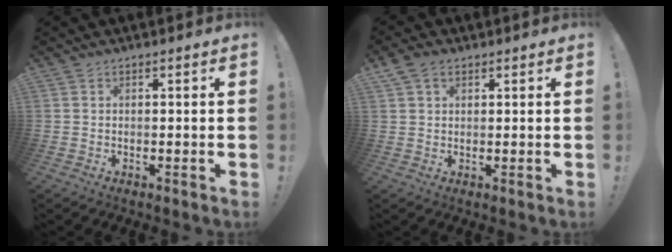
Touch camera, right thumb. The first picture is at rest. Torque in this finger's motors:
{"motor_torque": [0.72, 0.79, 0.72, 0.61, 0.12]}